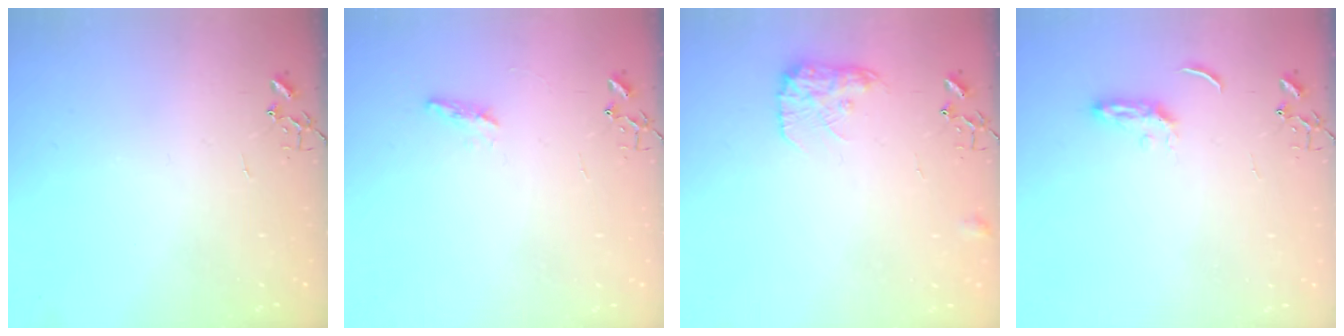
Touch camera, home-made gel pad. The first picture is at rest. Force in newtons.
{"total": 5.4, "press": 5.3, "slide": 0.6}
{"total": 10.9, "press": 10.9, "slide": 0.5}
{"total": 3.9, "press": 3.9, "slide": 0.5}